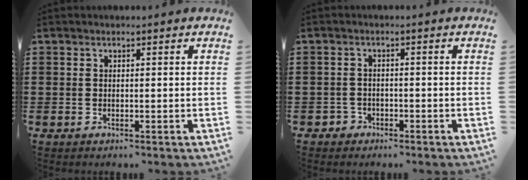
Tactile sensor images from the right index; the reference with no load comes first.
{"total": 1.5, "force": [-1.1, 0.9, 0.1], "torque": [-0.007, 0.001, -0.026]}